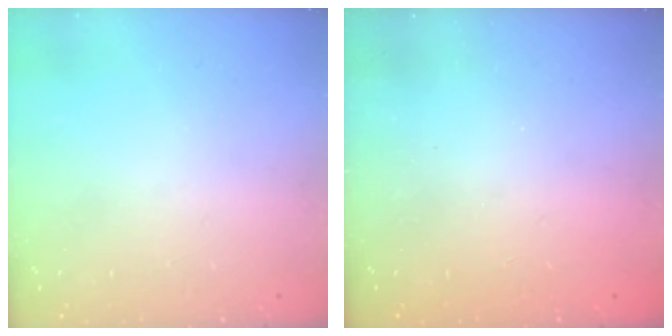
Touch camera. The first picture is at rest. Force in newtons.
{"total": 2.4, "press": 2.3, "slide": 0.8}